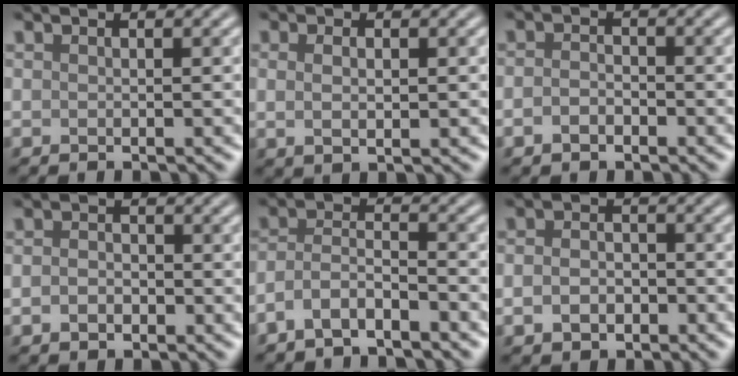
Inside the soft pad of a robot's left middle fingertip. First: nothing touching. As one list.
[{"total": 1.7, "force": [0.3, 0.7, 1.5], "torque": [-0.031, -0.002, 0.008]}, {"total": 1.6, "force": [-0.8, 1.1, 0.9], "torque": [-0.020, 0.000, -0.020]}, {"total": 1.8, "force": [-0.6, 1.3, 1.0], "torque": [-0.021, -0.001, -0.017]}, {"total": 3.5, "force": [-2.6, 1.2, 2.0], "torque": [-0.043, 0.005, -0.059]}, {"total": 2.8, "force": [-1.1, 2.0, 1.6], "torque": [-0.030, -0.001, -0.024]}]